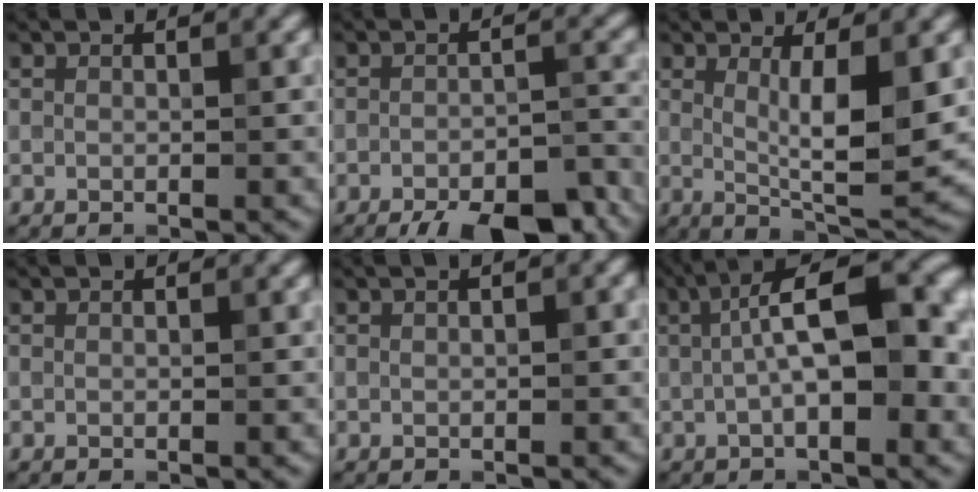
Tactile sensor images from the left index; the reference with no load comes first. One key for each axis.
{"total": 8.8, "fx": -6.8, "fy": 2.9, "fz": 4.9, "tx": -0.055, "ty": -0.014, "tz": -0.082}
{"total": 6.7, "fx": 0.9, "fy": 1.5, "fz": 6.5, "tx": -0.100, "ty": -0.015, "tz": 0.021}
{"total": 0.0}
{"total": 1.9, "fx": 0.6, "fy": 0.7, "fz": 1.6, "tx": -0.015, "ty": 0.002, "tz": 0.008}
{"total": 11.7, "fx": 1.4, "fy": 4.2, "fz": 10.8, "tx": -0.154, "ty": 0.025, "tz": 0.017}